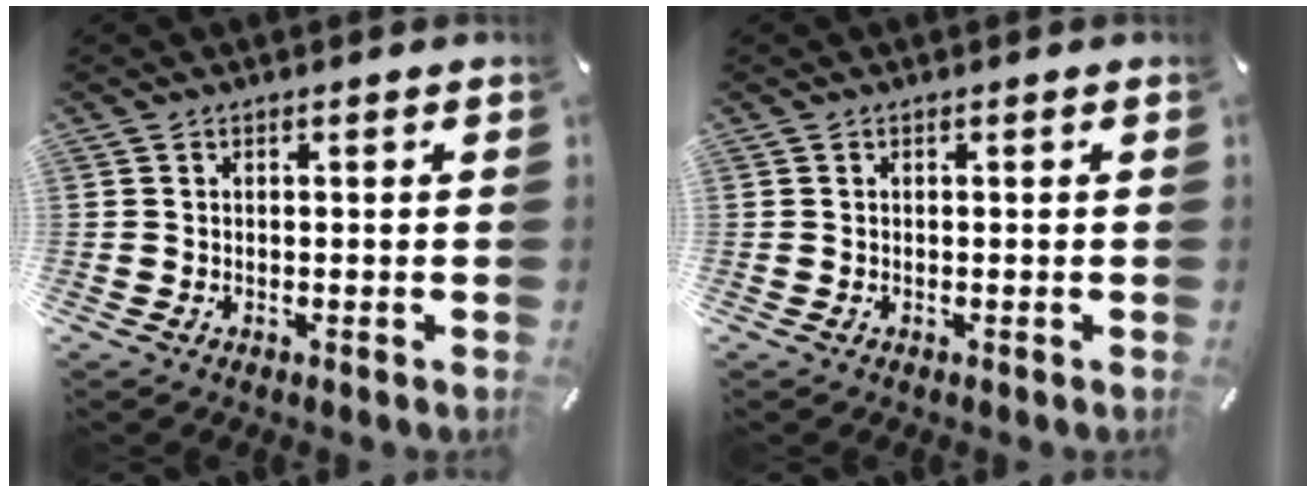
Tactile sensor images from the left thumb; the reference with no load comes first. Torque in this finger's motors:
{"motor_torque": [-0.23, -0.37, -0.03, 0.16, 0.00]}